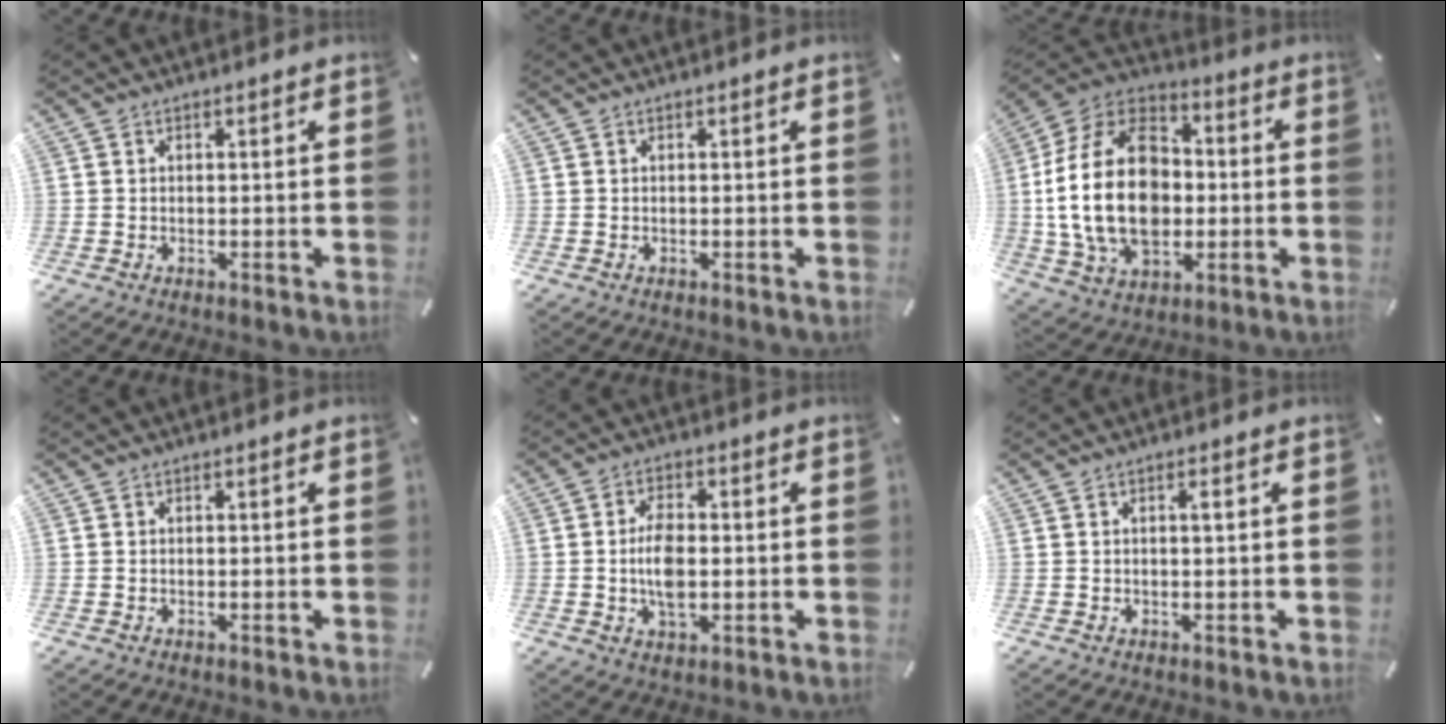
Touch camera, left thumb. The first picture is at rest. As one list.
[{"total": 0.0}, {"total": 23.2, "force": [-1.6, 16.8, 16.0], "torque": [-0.334, 0.010, -0.026]}, {"total": 0.0}, {"total": 7.0, "force": [-0.5, 4.0, 5.8], "torque": [-0.117, -0.001, -0.013]}, {"total": 1.2, "force": [0.2, 0.1, 1.2], "torque": [-0.024, 0.000, 0.003]}]